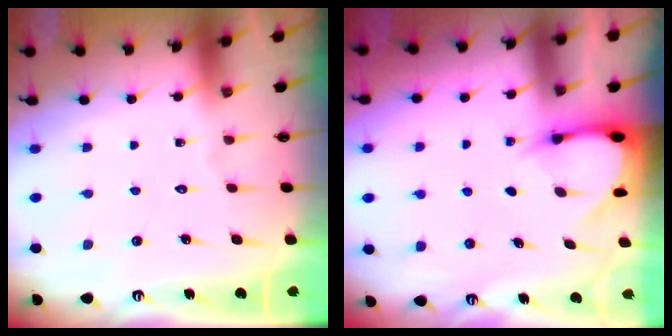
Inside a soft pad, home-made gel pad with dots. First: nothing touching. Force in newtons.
{"total": 3.7, "press": 3.7, "slide": 0.3}